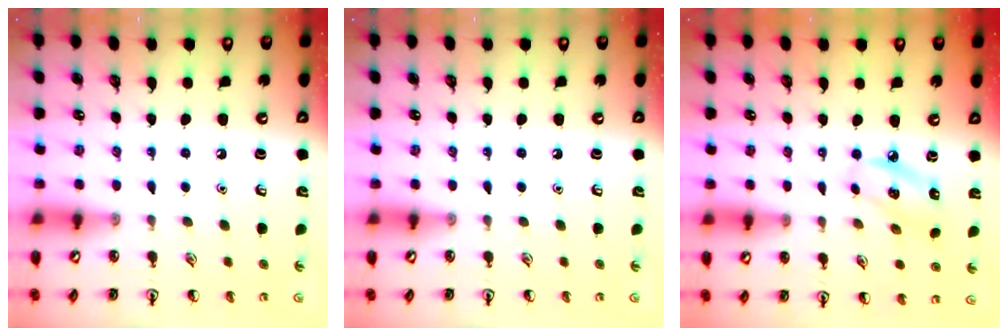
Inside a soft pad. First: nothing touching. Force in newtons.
{"total": 0.0}
{"total": 6.5, "press": 6.4, "slide": 1.3}